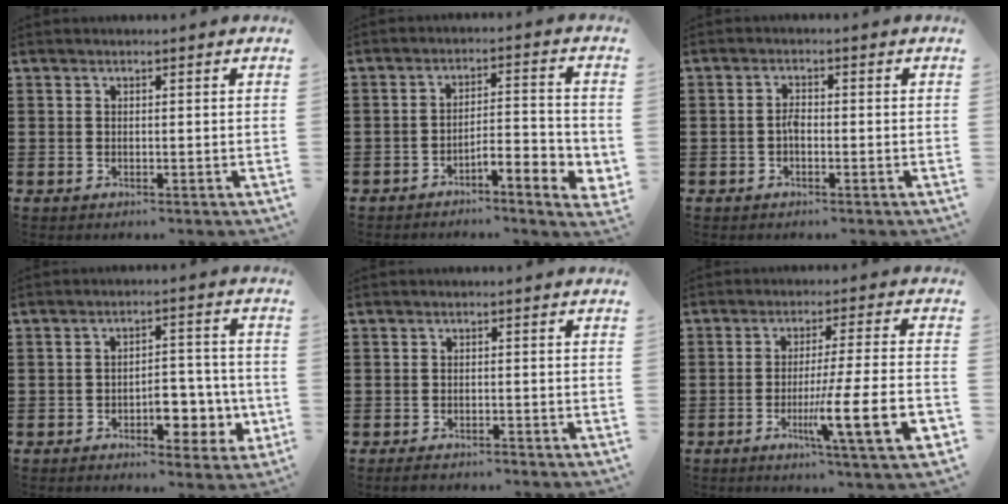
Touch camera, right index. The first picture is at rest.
{"total": 4.3, "force": [-3.2, 0.9, 2.8], "torque": [-0.048, 0.002, -0.063]}
{"total": 1.8, "force": [-0.7, 0.9, 1.4], "torque": [-0.028, 0.003, -0.014]}
{"total": 6.3, "force": [-2.6, 3.5, 4.6], "torque": [-0.051, 0.003, -0.049]}
{"total": 1.4, "force": [-1.4, 0.2, 0.2], "torque": [-0.009, -0.001, -0.029]}
{"total": 12.4, "force": [-4.2, 0.8, 11.6], "torque": [-0.194, -0.012, -0.075]}